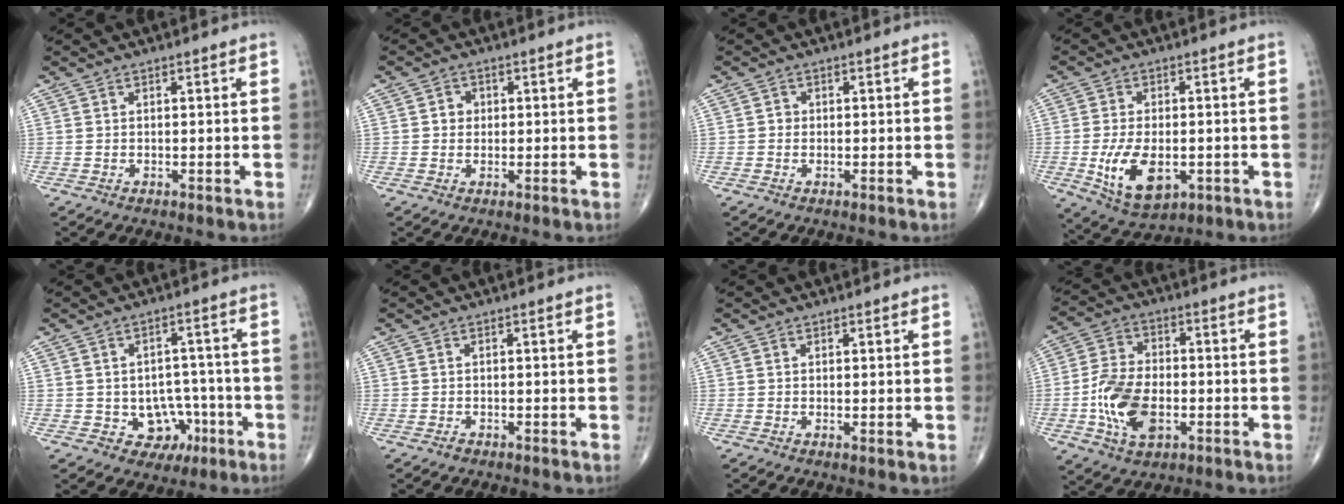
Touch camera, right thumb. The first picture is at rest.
{"total": 2.2, "force": [0.2, 2.0, 0.8], "torque": [0.002, 0.004, 0.000]}
{"total": 0.9, "force": [-0.1, 0.8, 0.2], "torque": [0.002, 0.003, -0.004]}
{"total": 11.2, "force": [-2.6, 6.2, 8.9], "torque": [-0.154, -0.008, -0.030]}
{"total": 7.8, "force": [-2.9, 6.3, 3.6], "torque": [-0.006, 0.031, -0.034]}
{"total": 0.7, "force": [-0.5, 0.4, 0.2], "torque": [-0.002, 0.000, -0.010]}
{"total": 0.8, "force": [0.1, 0.1, 0.8], "torque": [-0.017, -0.005, 0.001]}
{"total": 12.6, "force": [-3.0, 7.6, 9.6], "torque": [-0.172, 0.011, -0.055]}